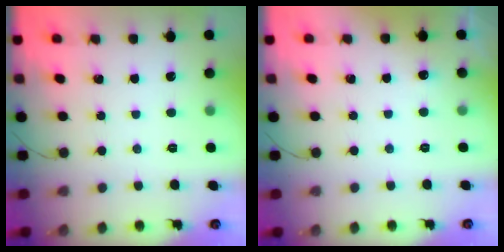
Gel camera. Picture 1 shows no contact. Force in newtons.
{"total": 2.8, "press": 2.6, "slide": 1.2}